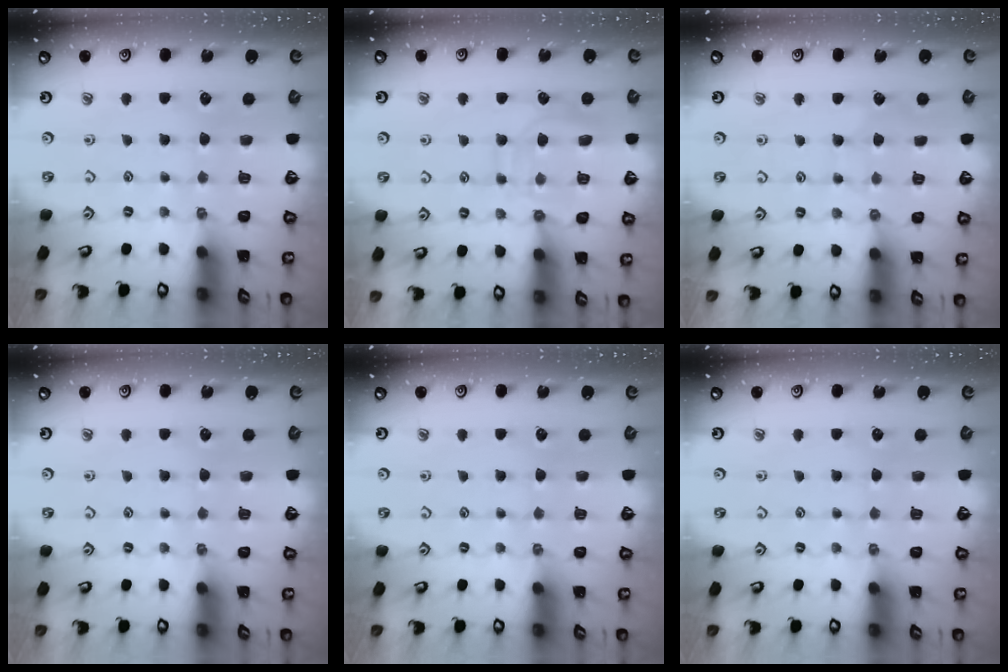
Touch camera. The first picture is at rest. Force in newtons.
{"total": 11.7, "press": 11.7, "slide": 0.7}
{"total": 3.0, "press": 3.0, "slide": 0.3}
{"total": 0.0}
{"total": 0.0}
{"total": 0.0}